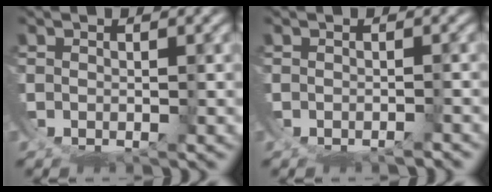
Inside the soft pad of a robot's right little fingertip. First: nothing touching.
{"total": 0.8, "force": [-0.6, -0.5, -0.1], "torque": [0.001, 0.002, -0.010]}